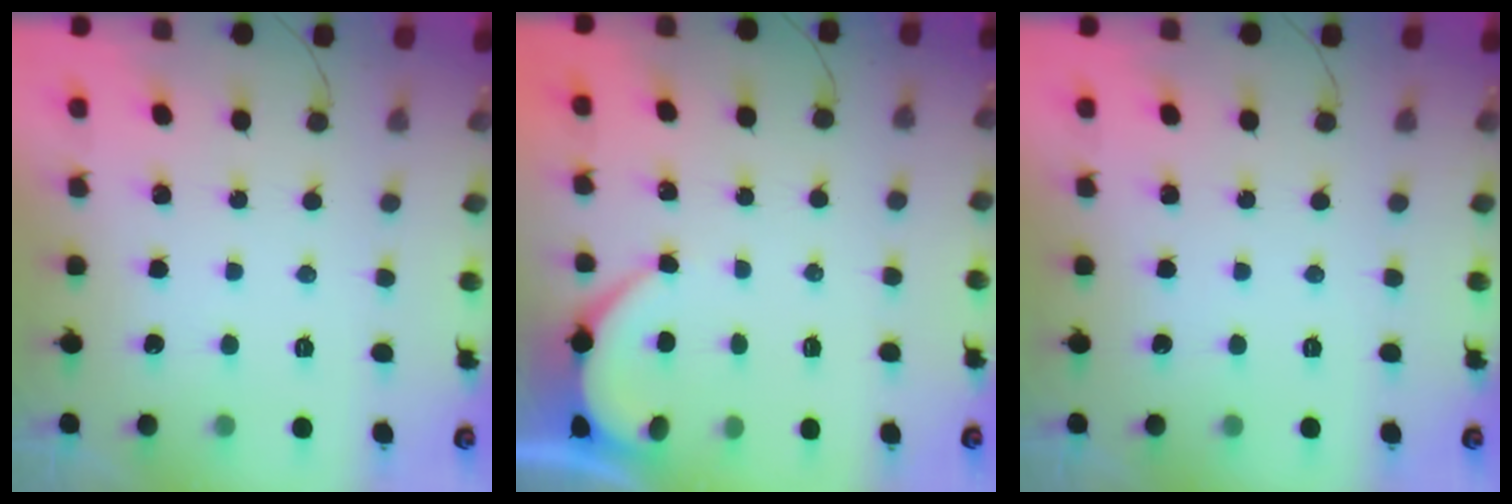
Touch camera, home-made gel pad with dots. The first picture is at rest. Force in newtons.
{"total": 2.2, "press": 2.2, "slide": 0.2}
{"total": 0.0}